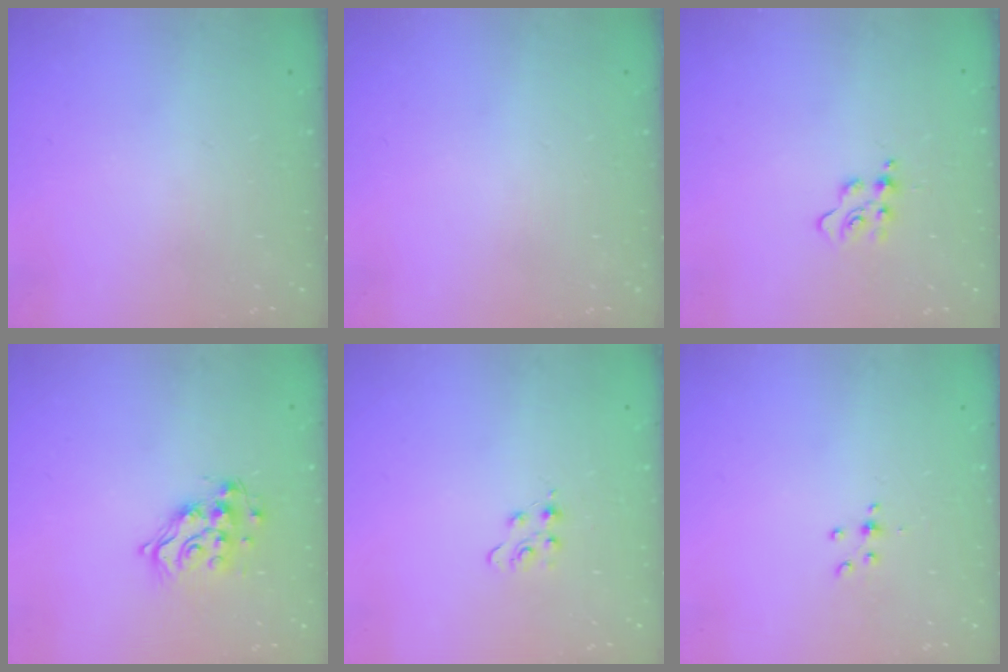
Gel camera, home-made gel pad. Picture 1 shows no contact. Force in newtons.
{"total": 0.0}
{"total": 5.0, "press": 5.0, "slide": 0.5}
{"total": 13.1, "press": 13.1, "slide": 0.8}
{"total": 4.1, "press": 4.1, "slide": 0.5}
{"total": 4.0, "press": 3.8, "slide": 1.3}